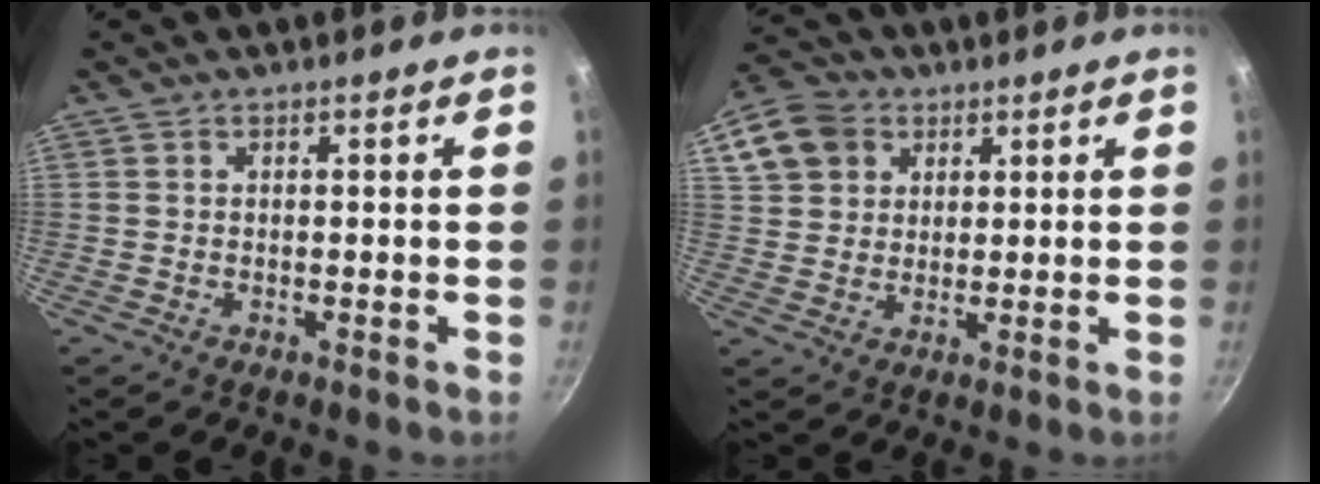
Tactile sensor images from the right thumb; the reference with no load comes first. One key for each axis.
{"total": 11.7, "fx": 4.9, "fy": 9.4, "fz": 4.8, "tx": -0.082, "ty": 0.016, "tz": 0.086}